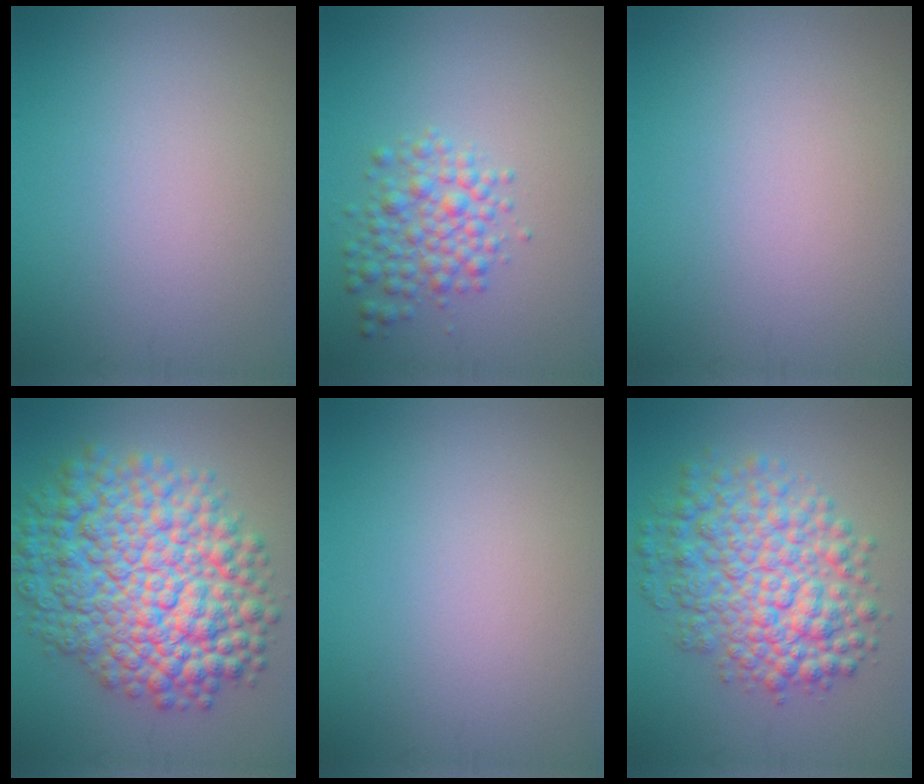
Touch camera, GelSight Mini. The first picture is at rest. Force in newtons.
{"total": 3.7, "press": 3.6, "slide": 0.1}
{"total": 0.0}
{"total": 13.0, "press": 13.0, "slide": 0.3}
{"total": 0.0}
{"total": 8.0, "press": 8.0, "slide": 0.1}